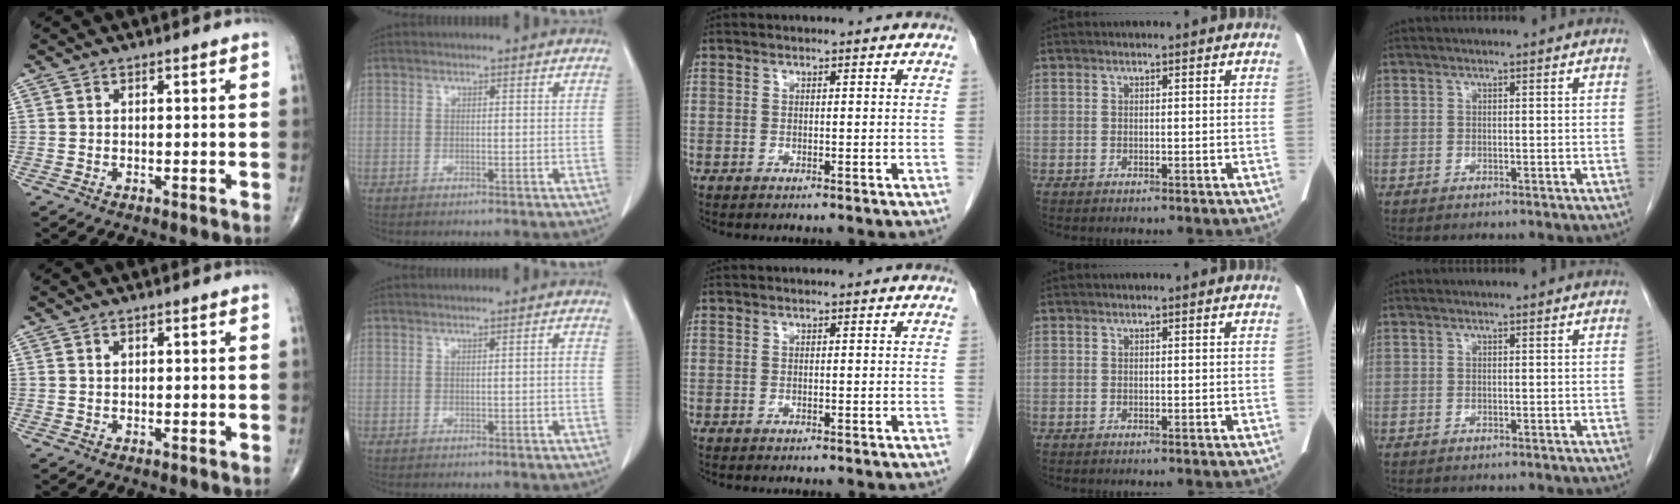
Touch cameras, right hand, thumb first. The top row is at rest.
{"thumb": {"total": 0.9, "force": [0.4, 0.7, 0.5], "torque": [-0.004, -0.001, 0.008]}, "index": {"total": 0.9, "force": [-0.1, -0.1, 0.9], "torque": [-0.012, 0.000, 0.001]}}